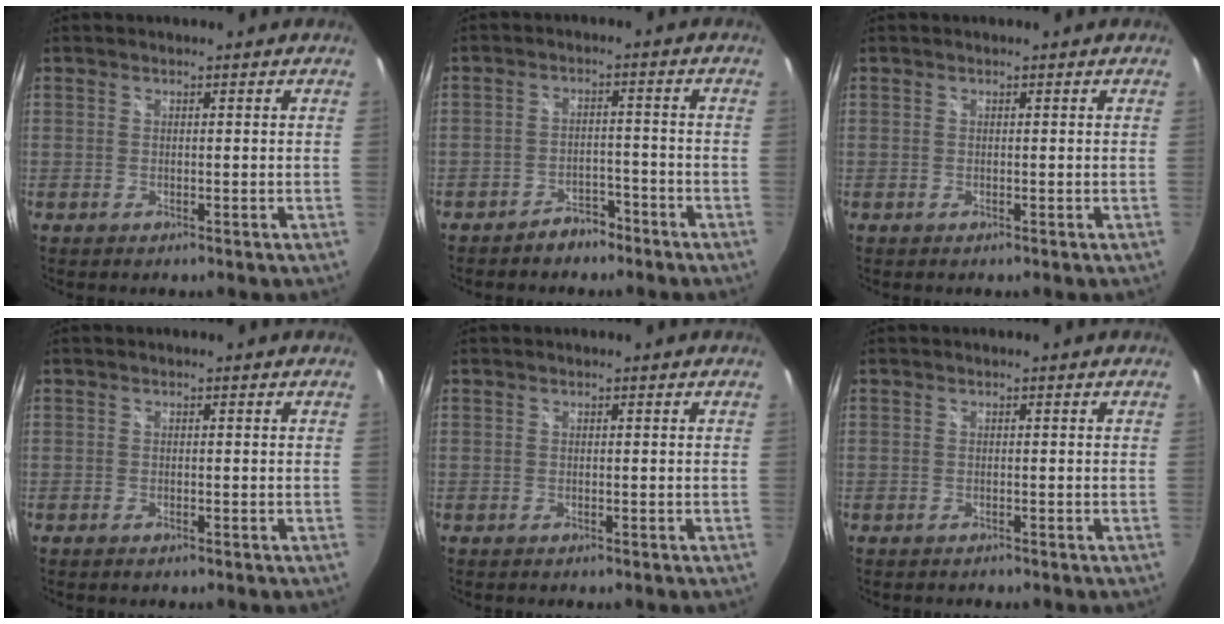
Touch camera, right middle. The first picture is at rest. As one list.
[{"total": 4.6, "force": [-3.8, 2.2, 1.1], "torque": [-0.032, 0.016, -0.051]}, {"total": 0.0}, {"total": 0.9, "force": [-0.7, 0.3, 0.4], "torque": [-0.009, -0.002, -0.014]}, {"total": 0.0}, {"total": 1.0, "force": [-0.9, 0.2, 0.2], "torque": [-0.007, -0.002, -0.013]}]